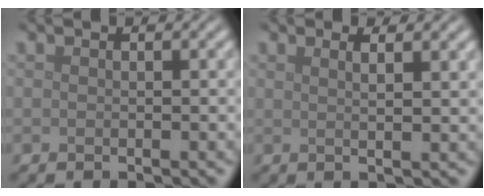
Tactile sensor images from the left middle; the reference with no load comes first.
{"total": 3.0, "force": [1.5, 1.1, 2.3], "torque": [-0.018, 0.005, 0.001]}